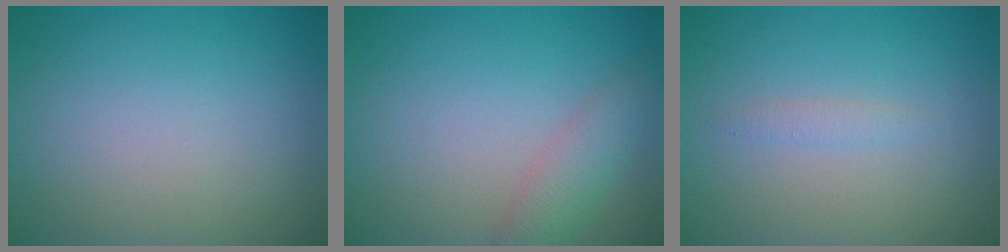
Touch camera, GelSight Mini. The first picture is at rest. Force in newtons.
{"total": 2.5, "press": 2.5, "slide": 0.1}
{"total": 0.8, "press": 0.8, "slide": 0.0}